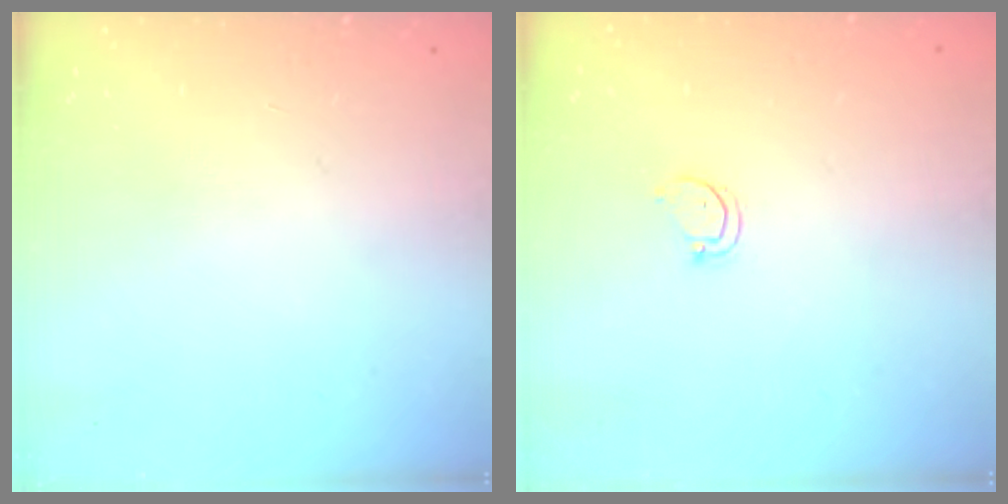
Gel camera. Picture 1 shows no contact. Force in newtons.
{"total": 2.6, "press": 2.6, "slide": 0.3}